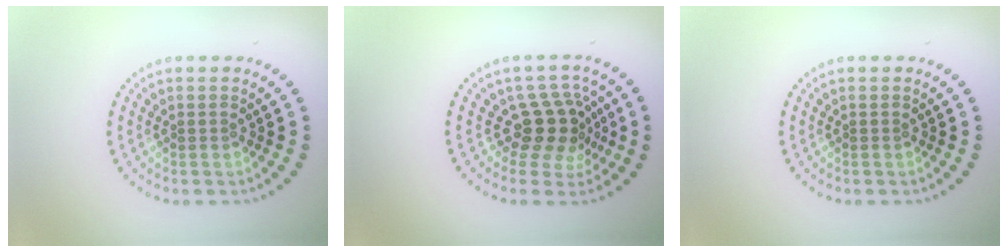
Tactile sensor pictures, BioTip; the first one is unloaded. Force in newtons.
{"total": 3.7, "press": 2.8, "slide": 2.4}
{"total": 0.0}